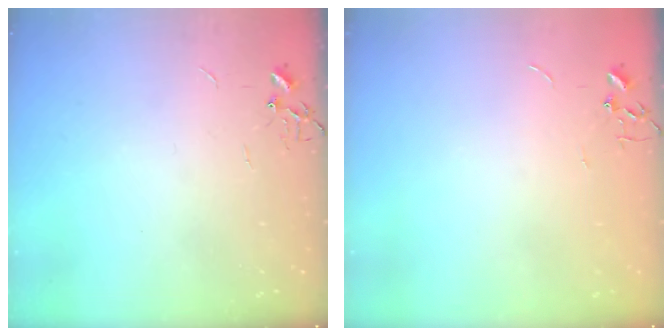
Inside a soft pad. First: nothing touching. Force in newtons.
{"total": 0.0}